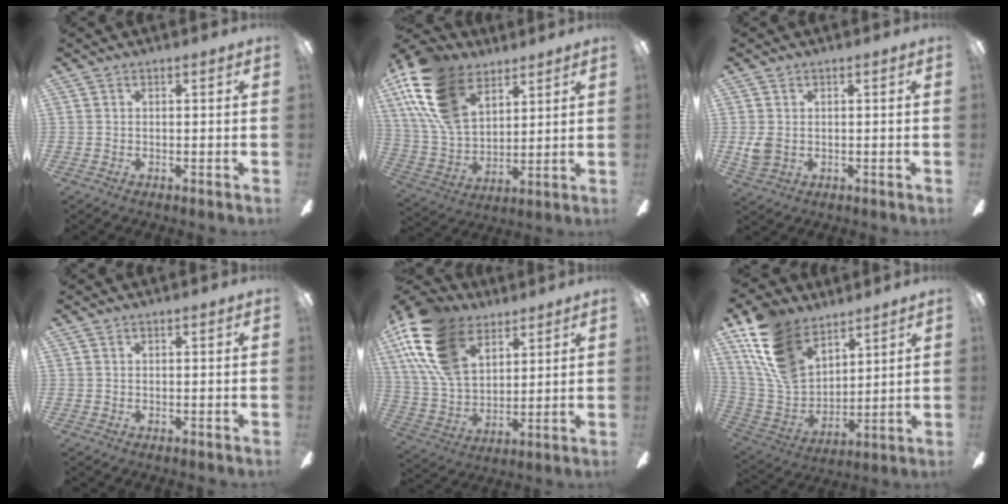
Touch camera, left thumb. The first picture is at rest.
{"total": 19.8, "force": [10.5, 12.1, 11.7], "torque": [-0.266, -0.032, 0.196]}
{"total": 3.6, "force": [0.4, 2.8, 2.2], "torque": [-0.038, 0.001, 0.007]}
{"total": 0.0}
{"total": 20.5, "force": [10.4, 12.7, 12.3], "torque": [-0.276, -0.029, 0.195]}
{"total": 17.5, "force": [11.4, 10.1, 8.5], "torque": [-0.211, -0.054, 0.217]}